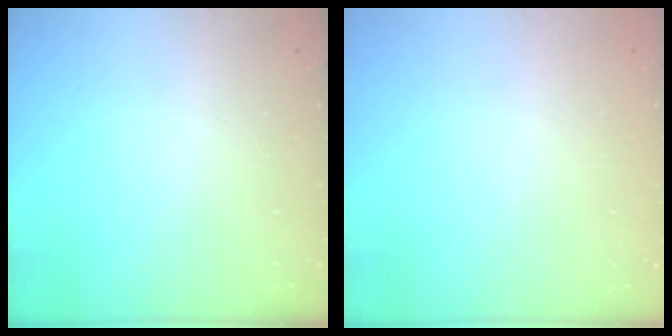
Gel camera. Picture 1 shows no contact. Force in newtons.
{"total": 0.0}